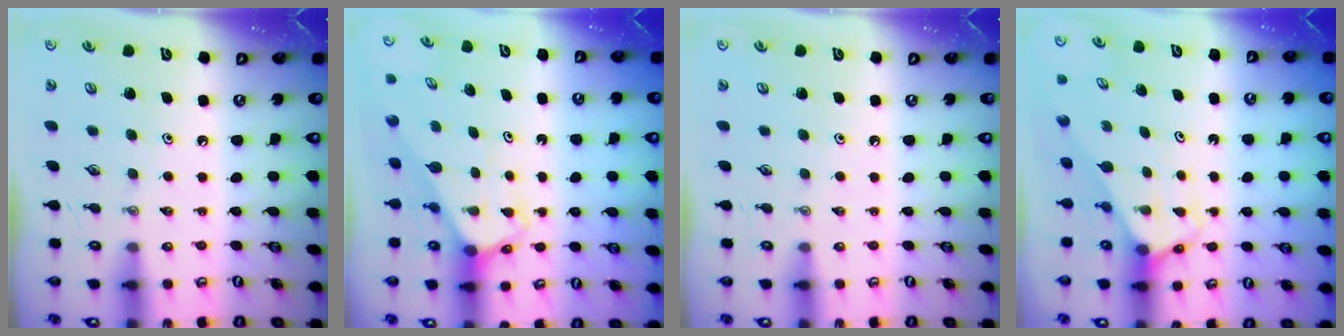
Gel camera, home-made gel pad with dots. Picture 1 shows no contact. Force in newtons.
{"total": 2.8, "press": 2.8, "slide": 0.2}
{"total": 0.0}
{"total": 3.0, "press": 3.0, "slide": 0.2}